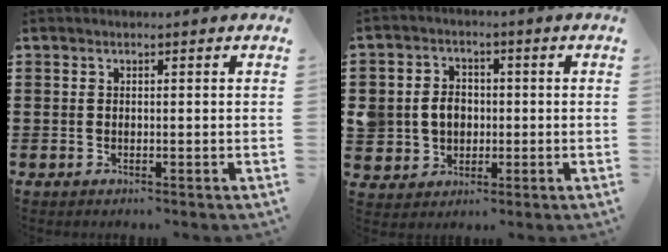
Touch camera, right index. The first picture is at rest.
{"total": 5.7, "force": [-0.2, 5.2, 2.2], "torque": [-0.068, 0.016, -0.005]}